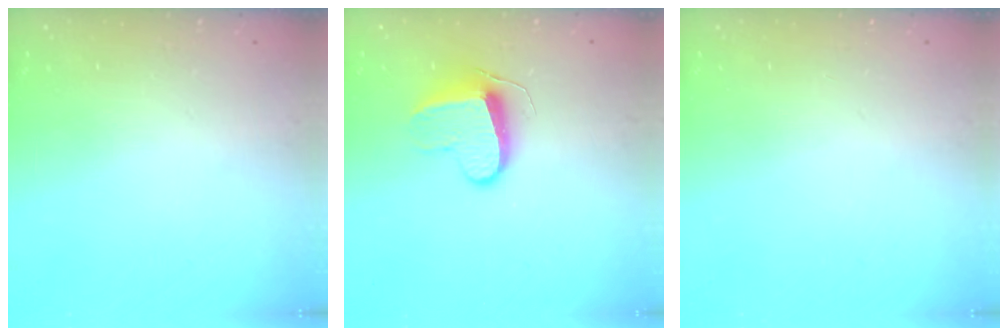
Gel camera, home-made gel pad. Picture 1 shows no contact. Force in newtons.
{"total": 9.7, "press": 9.7, "slide": 0.4}
{"total": 0.0}